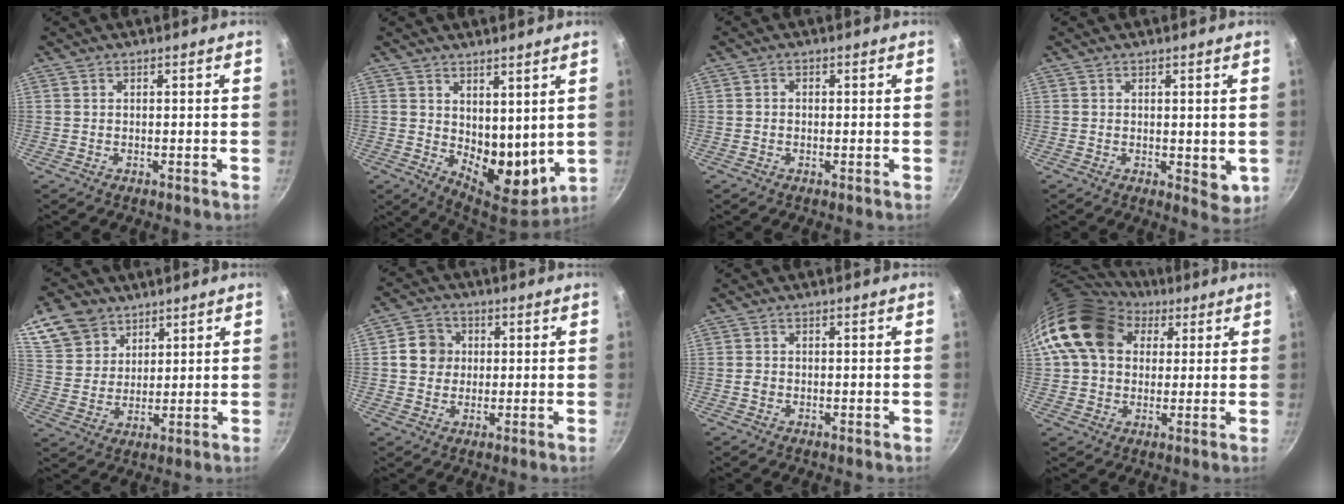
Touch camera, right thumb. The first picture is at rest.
{"total": 10.8, "force": [3.2, 6.5, 8.0], "torque": [-0.080, -0.048, 0.062]}
{"total": 1.0, "force": [-0.2, 0.8, 0.5], "torque": [-0.010, 0.005, -0.005]}
{"total": 4.1, "force": [0.3, 2.3, 3.4], "torque": [-0.042, -0.013, 0.007]}
{"total": 10.5, "force": [6.5, 7.5, 3.5], "torque": [-0.044, -0.015, 0.127]}
{"total": 6.3, "force": [0.8, 5.8, 2.3], "torque": [-0.008, 0.007, 0.003]}
{"total": 1.2, "force": [-0.3, 1.0, 0.6], "torque": [-0.010, 0.005, -0.006]}
{"total": 16.5, "force": [5.9, 12.5, 9.0], "torque": [-0.145, 0.010, 0.094]}